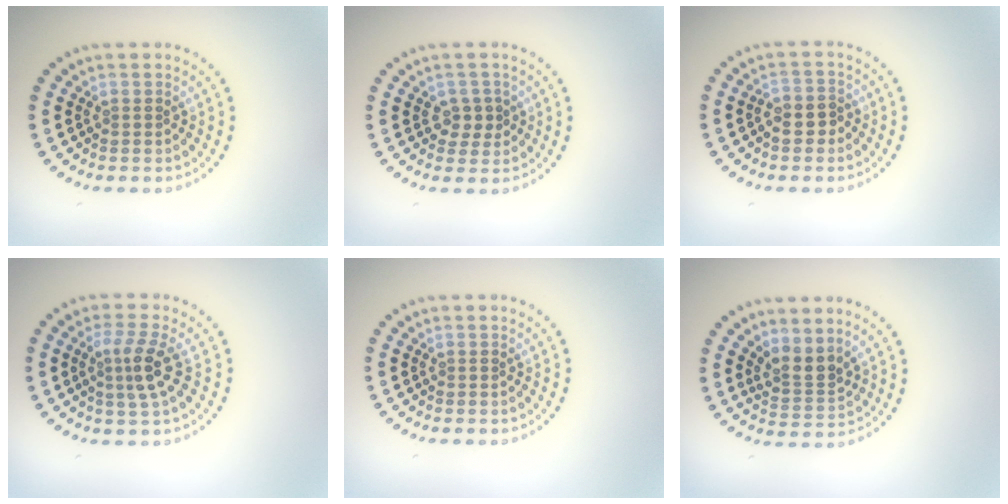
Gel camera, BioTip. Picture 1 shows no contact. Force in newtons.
{"total": 1.8, "press": 1.7, "slide": 0.6}
{"total": 2.4, "press": 2.2, "slide": 0.8}
{"total": 2.9, "press": 2.5, "slide": 1.4}
{"total": 0.0}
{"total": 2.7, "press": 2.0, "slide": 1.8}